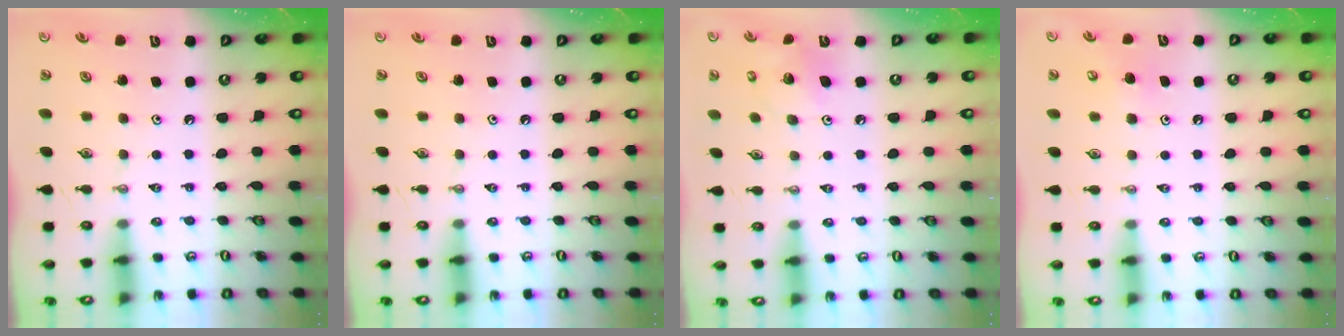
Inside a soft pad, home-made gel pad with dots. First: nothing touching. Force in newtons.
{"total": 0.0}
{"total": 6.9, "press": 6.9, "slide": 0.5}
{"total": 5.5, "press": 5.5, "slide": 0.4}